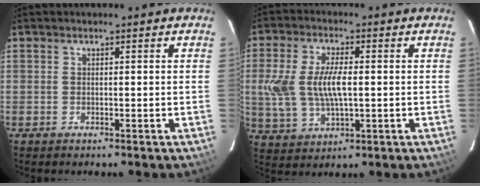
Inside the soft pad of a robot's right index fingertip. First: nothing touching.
{"total": 11.1, "force": [0.2, 5.2, 9.8], "torque": [-0.211, 0.003, 0.010]}